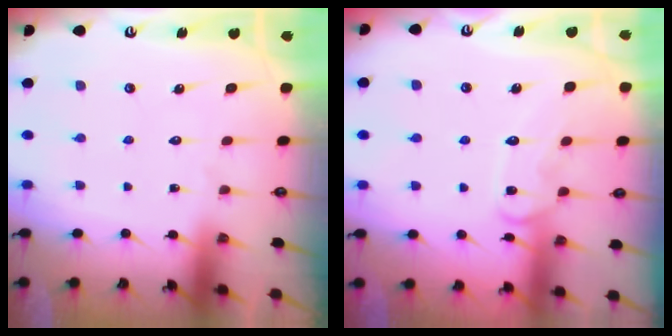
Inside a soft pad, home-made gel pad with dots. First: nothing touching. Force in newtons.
{"total": 10.6, "press": 10.6, "slide": 0.8}